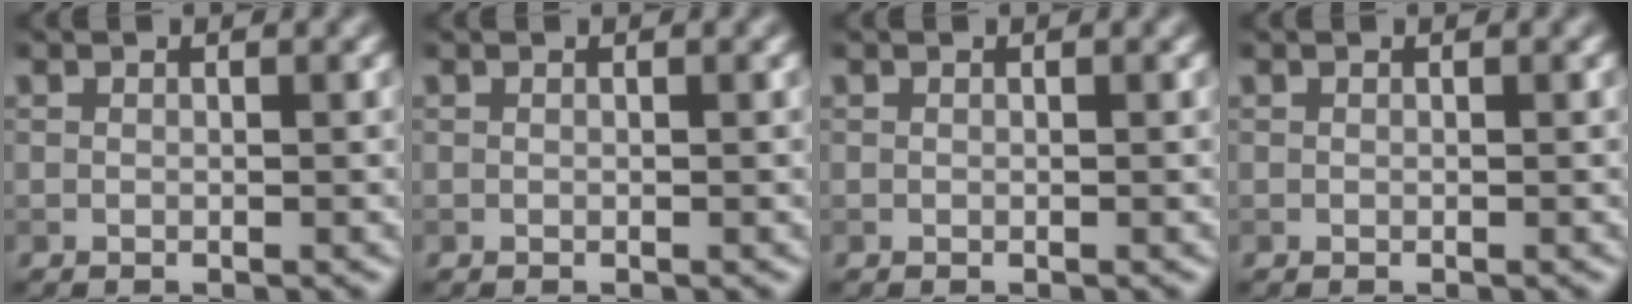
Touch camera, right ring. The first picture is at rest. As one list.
[{"total": 0.0}, {"total": 0.0}, {"total": 0.0}]